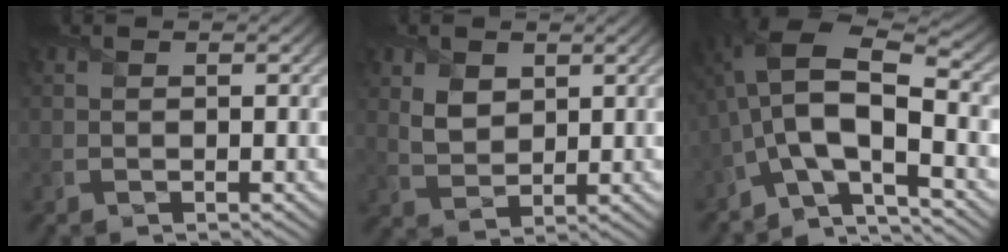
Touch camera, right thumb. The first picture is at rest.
{"total": 3.8, "force": [1.8, 2.6, 2.1], "torque": [-0.052, -0.005, 0.037]}
{"total": 11.8, "force": [-3.8, 5.1, 9.9], "torque": [-0.190, 0.009, -0.079]}